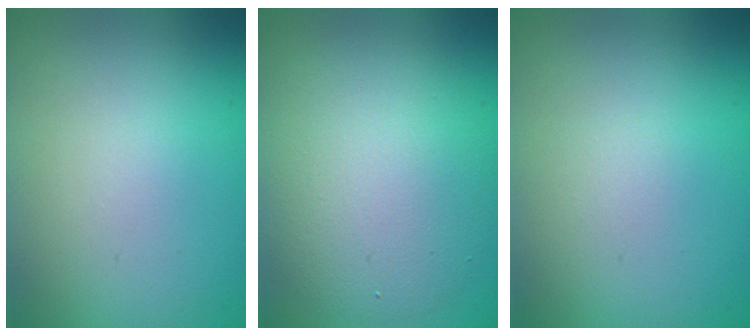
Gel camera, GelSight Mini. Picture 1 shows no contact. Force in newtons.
{"total": 6.6, "press": 6.6, "slide": 0.3}
{"total": 0.0}